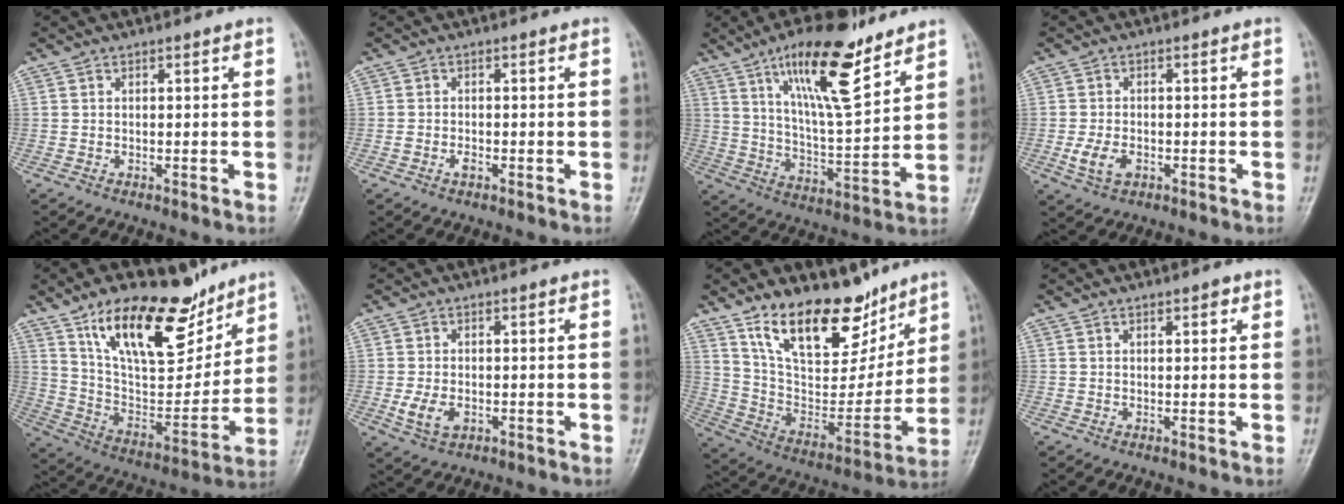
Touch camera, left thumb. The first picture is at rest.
{"total": 1.4, "force": [-0.7, 0.8, 0.9], "torque": [-0.016, 0.007, -0.012]}
{"total": 17.5, "force": [10.9, 5.0, 12.7], "torque": [-0.193, -0.058, 0.194]}
{"total": 4.6, "force": [-1.5, 3.0, 3.2], "torque": [-0.064, 0.000, -0.025]}
{"total": 23.0, "force": [14.5, 9.9, 14.8], "torque": [-0.191, -0.067, 0.257]}
{"total": 4.6, "force": [-1.2, 3.0, 3.3], "torque": [-0.066, -0.005, -0.017]}
{"total": 21.6, "force": [14.4, 10.3, 12.4], "torque": [-0.147, -0.078, 0.255]}
{"total": 1.7, "force": [0.9, 0.7, 1.3], "torque": [-0.012, -0.001, 0.011]}